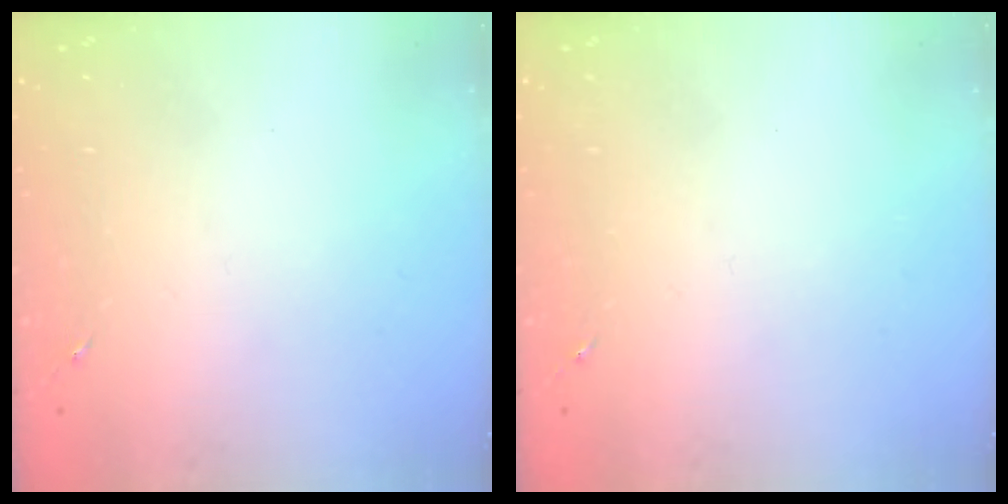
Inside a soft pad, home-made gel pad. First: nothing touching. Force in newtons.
{"total": 0.0}